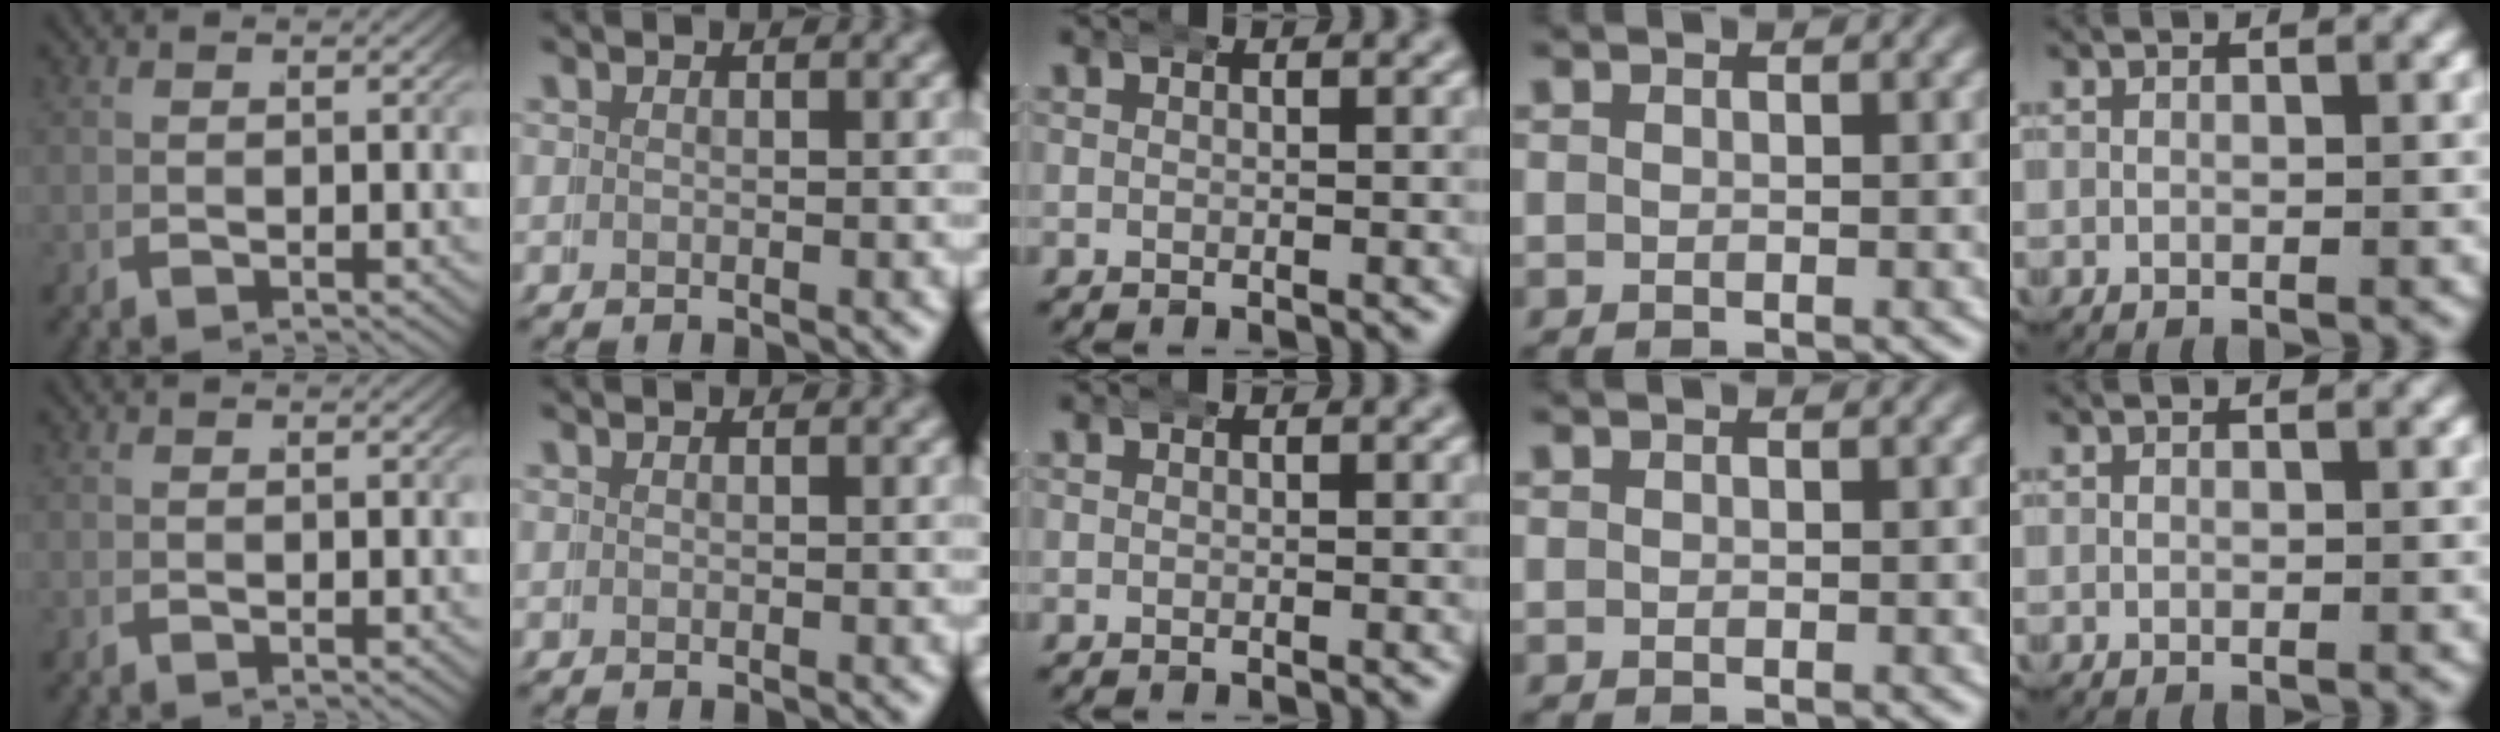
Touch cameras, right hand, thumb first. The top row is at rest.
{}